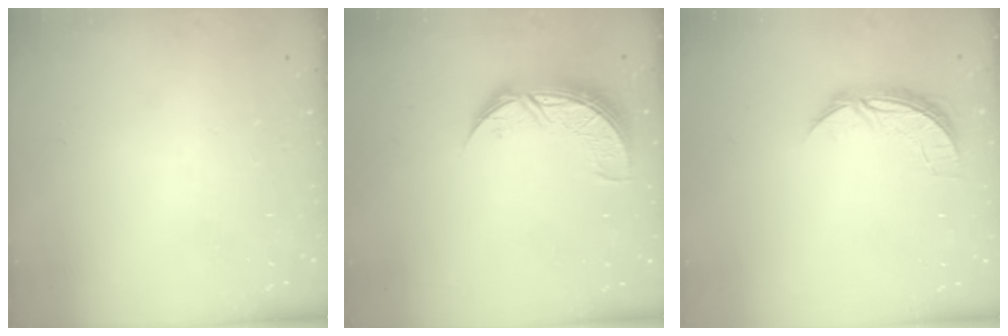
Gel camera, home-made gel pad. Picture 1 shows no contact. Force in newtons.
{"total": 10.3, "press": 10.3, "slide": 0.7}
{"total": 7.1, "press": 7.0, "slide": 0.7}